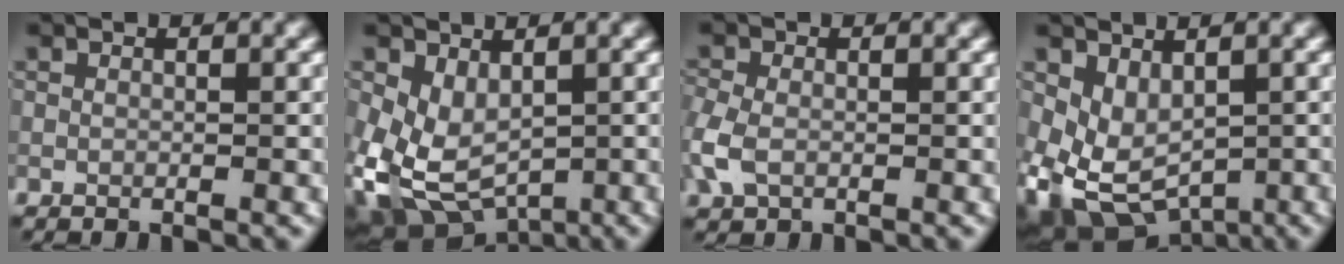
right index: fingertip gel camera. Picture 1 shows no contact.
{"total": 6.3, "force": [-0.5, 4.5, 4.4], "torque": [-0.098, -0.021, 0.003]}
{"total": 3.3, "force": [-0.9, 2.3, 2.2], "torque": [-0.067, -0.003, -0.026]}
{"total": 5.3, "force": [-0.3, 3.9, 3.6], "torque": [-0.076, -0.021, 0.008]}